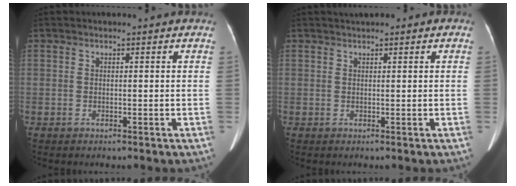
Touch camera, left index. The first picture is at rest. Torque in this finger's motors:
{"motor_torque": [0.48, -0.47, 0.18, 0.05]}